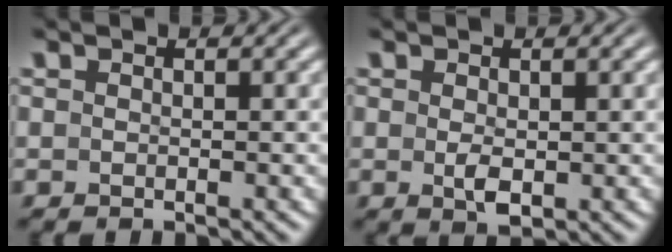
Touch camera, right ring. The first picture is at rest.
{"total": 1.7, "force": [-0.4, 0.5, 1.6], "torque": [-0.032, -0.017, 0.007]}